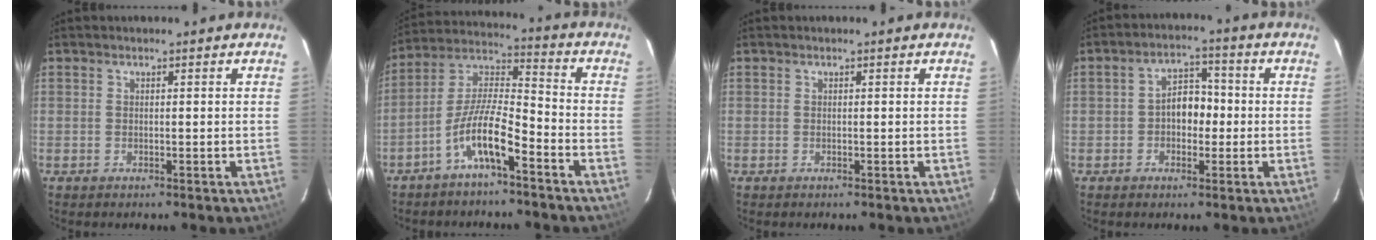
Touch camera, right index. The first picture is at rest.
{"total": 10.1, "force": [-5.8, 2.1, 7.9], "torque": [-0.169, 0.008, -0.110]}
{"total": 0.0}
{"total": 5.7, "force": [-0.9, 4.1, 3.9], "torque": [-0.064, 0.021, -0.011]}